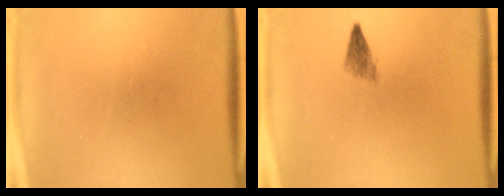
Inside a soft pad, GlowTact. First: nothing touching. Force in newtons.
{"total": 1.9}